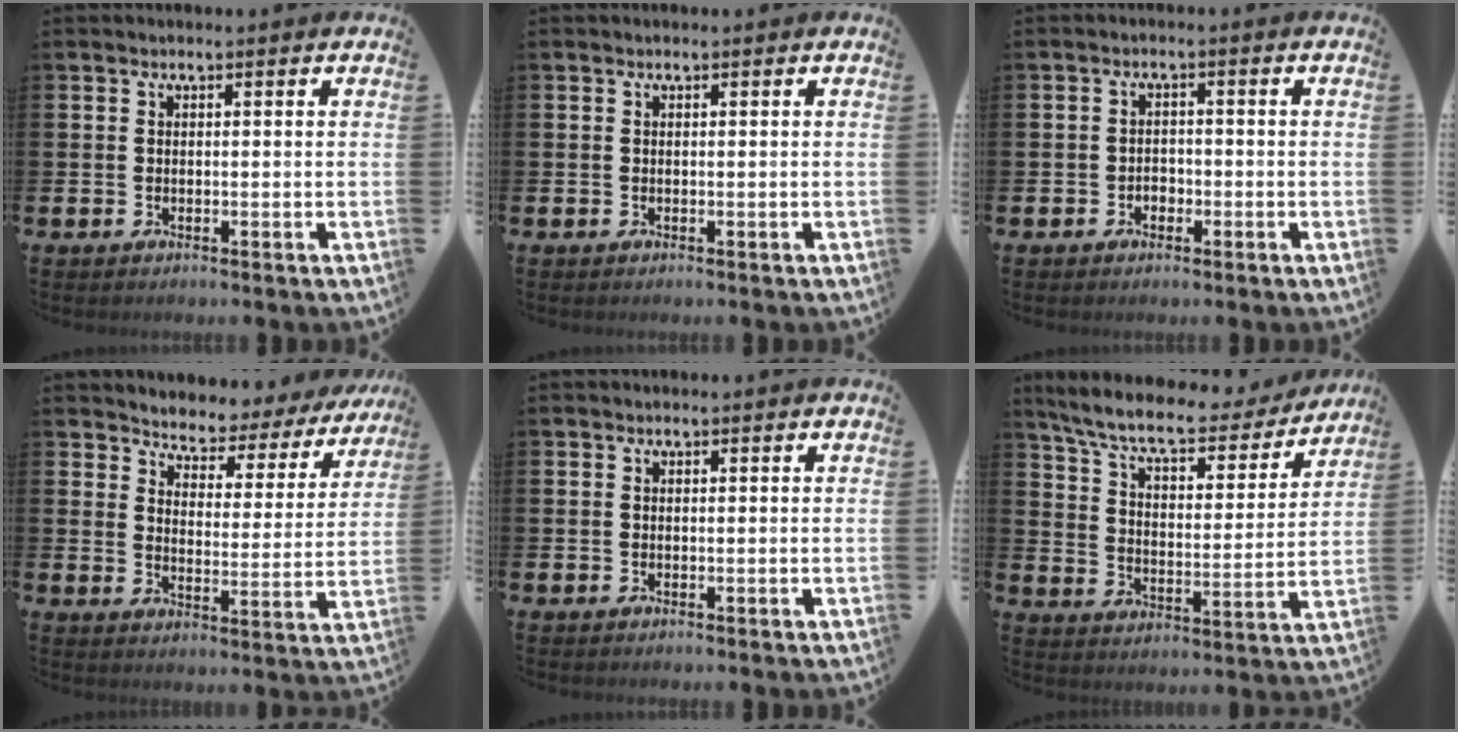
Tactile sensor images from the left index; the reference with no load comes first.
{"total": 0.0}
{"total": 1.7, "force": [-0.9, 1.3, 0.5], "torque": [-0.012, 0.003, -0.021]}
{"total": 3.8, "force": [3.6, 1.2, -0.1], "torque": [-0.027, -0.037, 0.055]}
{"total": 0.0}
{"total": 8.5, "force": [7.6, 1.6, 3.5], "torque": [-0.093, -0.052, 0.127]}